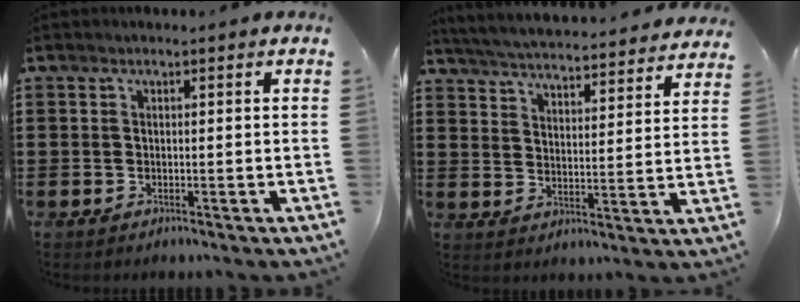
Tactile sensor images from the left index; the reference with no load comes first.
{"total": 4.5, "force": [4.4, -0.6, 0.6], "torque": [-0.036, -0.039, 0.071]}